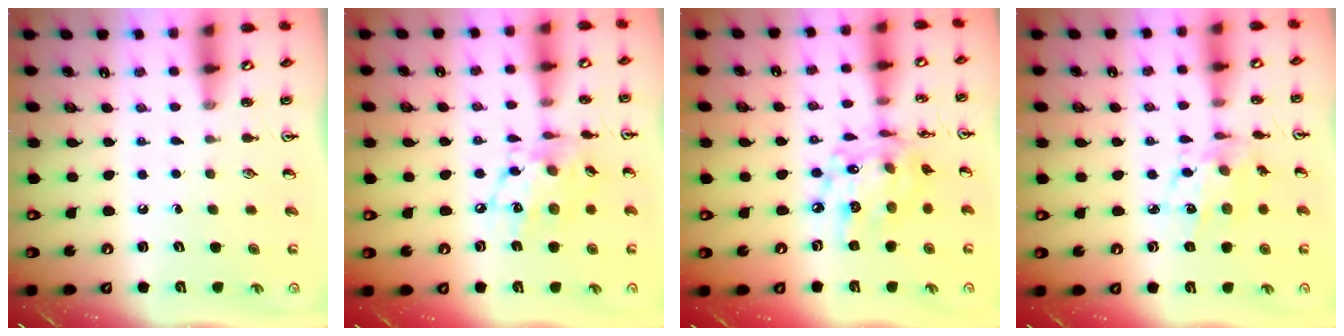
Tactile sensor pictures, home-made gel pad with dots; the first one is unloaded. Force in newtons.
{"total": 13.5, "press": 13.5, "slide": 0.8}
{"total": 14.7, "press": 14.7, "slide": 1.1}
{"total": 8.5, "press": 8.5, "slide": 0.8}